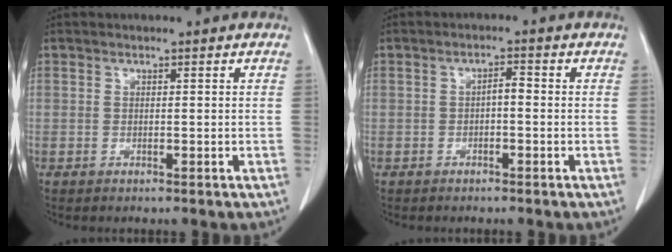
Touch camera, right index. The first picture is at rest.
{"total": 1.8, "force": [-0.3, 0.7, 1.7], "torque": [-0.028, 0.008, -0.004]}